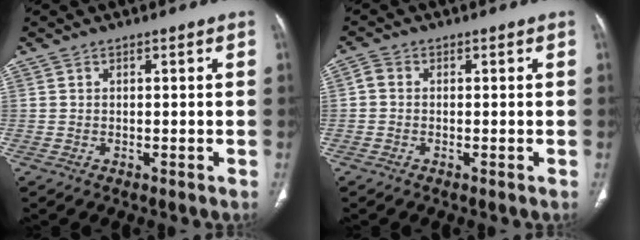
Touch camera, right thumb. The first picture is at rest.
{"total": 1.8, "force": [-0.1, 1.5, 1.1], "torque": [-0.018, 0.002, -0.008]}